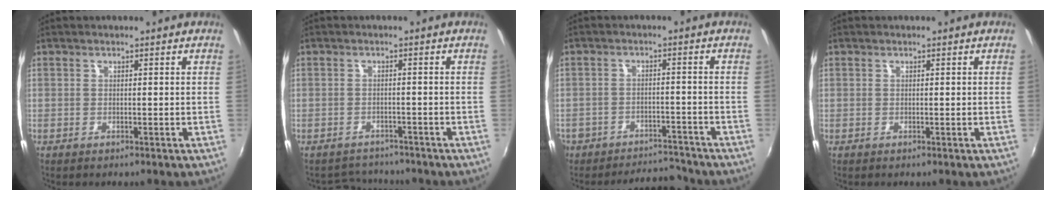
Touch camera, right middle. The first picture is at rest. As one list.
[{"total": 4.7, "force": [-4.5, 1.4, 0.0], "torque": [-0.015, 0.005, -0.071]}, {"total": 9.5, "force": [-8.3, 4.3, 1.8], "torque": [-0.063, 0.009, -0.115]}, {"total": 0.5, "force": [0.2, -0.3, 0.4], "torque": [-0.008, 0.002, 0.004]}]